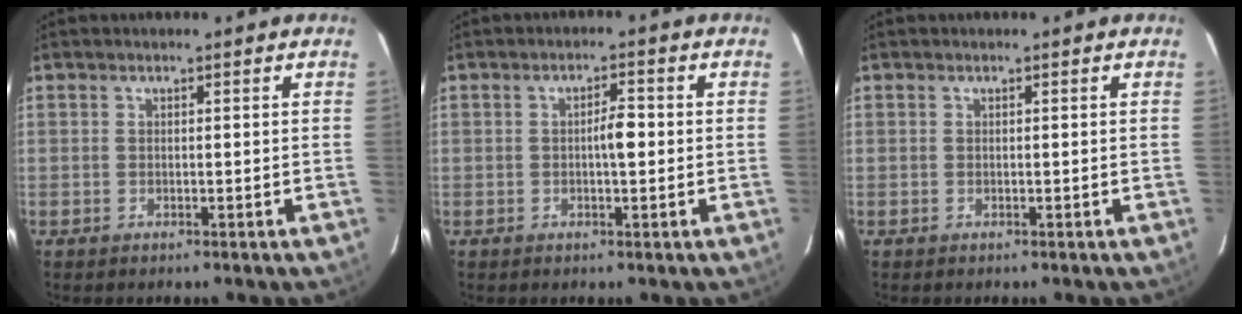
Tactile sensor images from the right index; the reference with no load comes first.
{"total": 2.9, "force": [-0.2, 0.6, 2.8], "torque": [-0.045, 0.004, -0.005]}
{"total": 0.0}